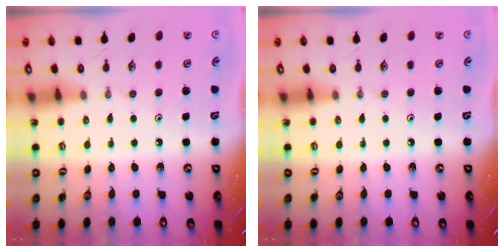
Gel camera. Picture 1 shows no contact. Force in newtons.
{"total": 0.0}